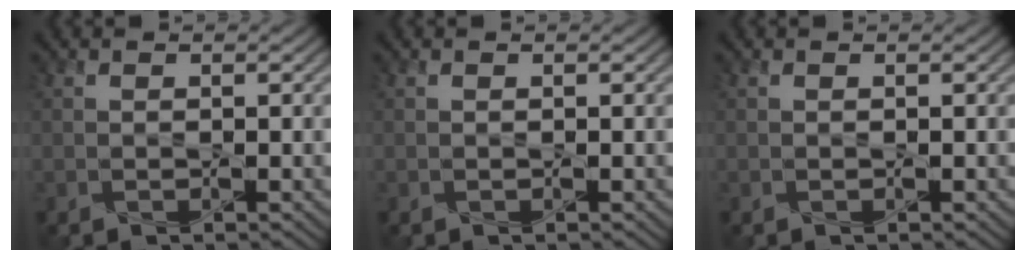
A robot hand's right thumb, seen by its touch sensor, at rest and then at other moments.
{"total": 0.0}
{"total": 0.0}